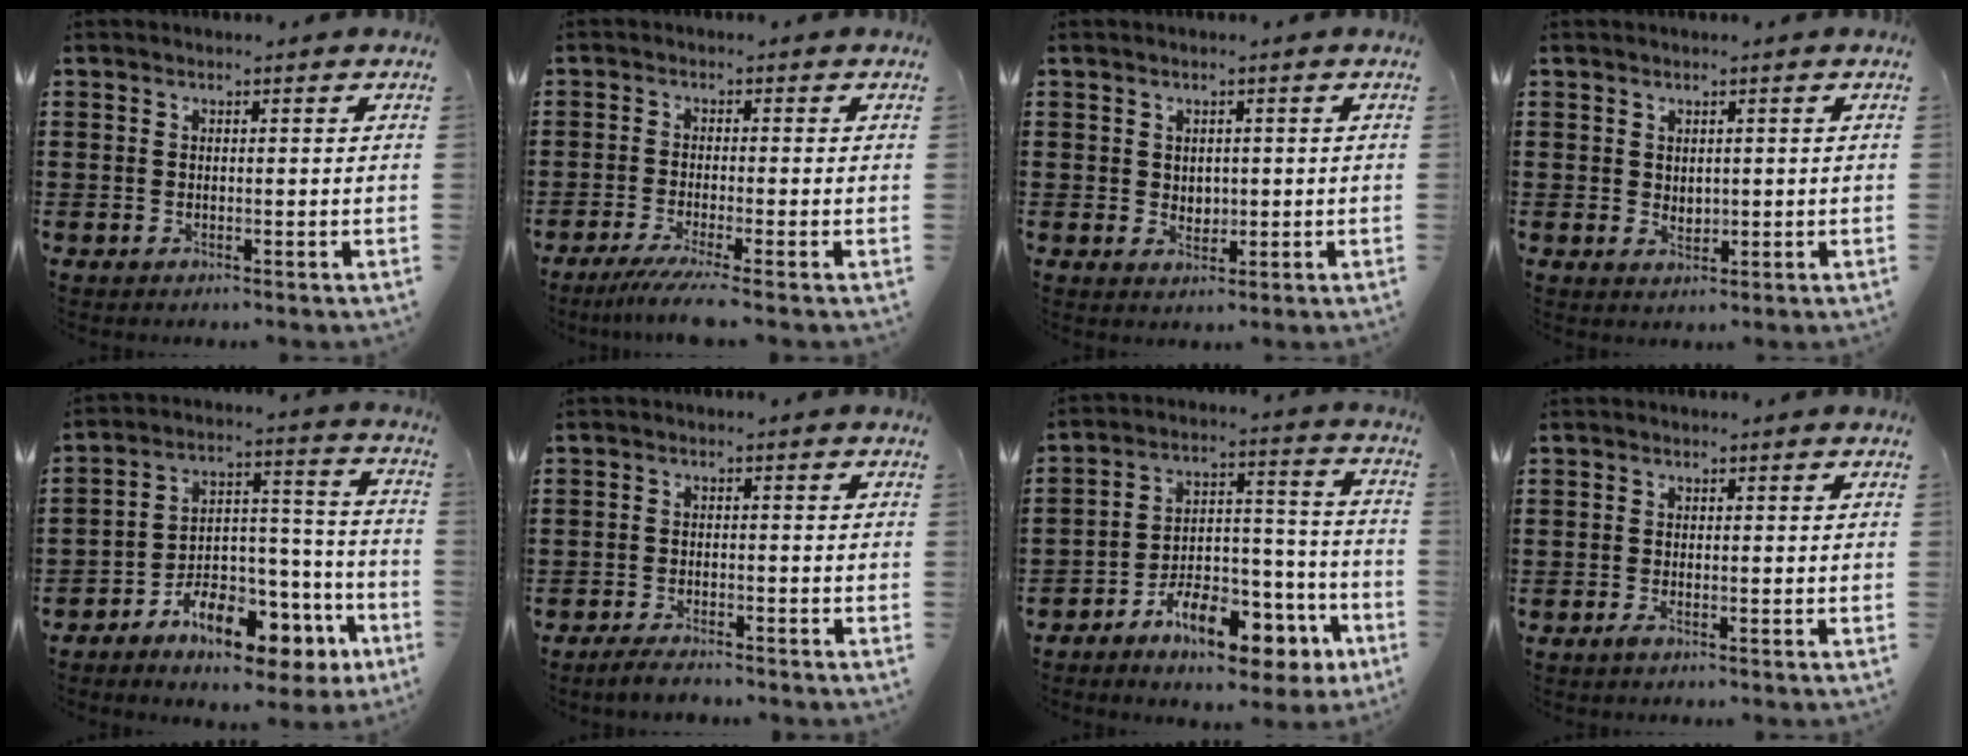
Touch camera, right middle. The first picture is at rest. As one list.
[{"total": 3.5, "force": [-2.7, -0.4, 2.2], "torque": [-0.051, -0.018, -0.052]}, {"total": 1.9, "force": [0.5, 1.6, 0.8], "torque": [-0.011, 0.004, 0.006]}, {"total": 1.4, "force": [0.7, 1.0, 0.7], "torque": [-0.007, 0.001, 0.010]}, {"total": 10.4, "force": [-7.4, 4.9, 5.4], "torque": [-0.085, 0.032, -0.130]}, {"total": 2.6, "force": [-2.4, 0.3, 0.7], "torque": [-0.020, 0.001, -0.052]}, {"total": 11.3, "force": [-8.0, 4.9, 6.3], "torque": [-0.097, 0.040, -0.141]}, {"total": 0.8, "force": [-0.5, 0.1, 0.6], "torque": [-0.015, -0.006, -0.007]}]